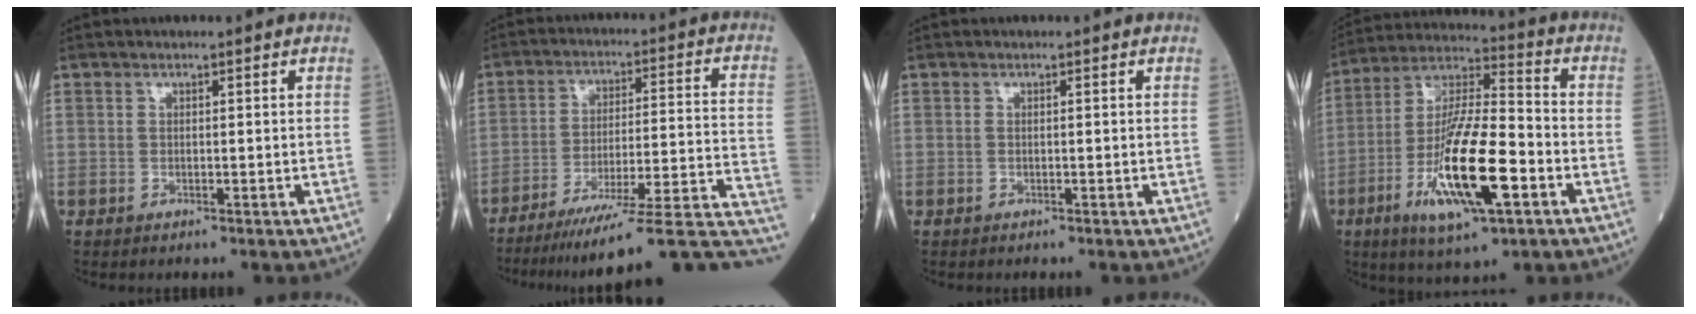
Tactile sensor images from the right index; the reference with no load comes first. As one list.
[{"total": 24.6, "force": [-21.5, -0.5, 11.9], "torque": [-0.081, -0.004, -0.298]}, {"total": 0.0}, {"total": 17.5, "force": [-5.8, 3.3, 16.2], "torque": [-0.319, -0.014, -0.098]}]